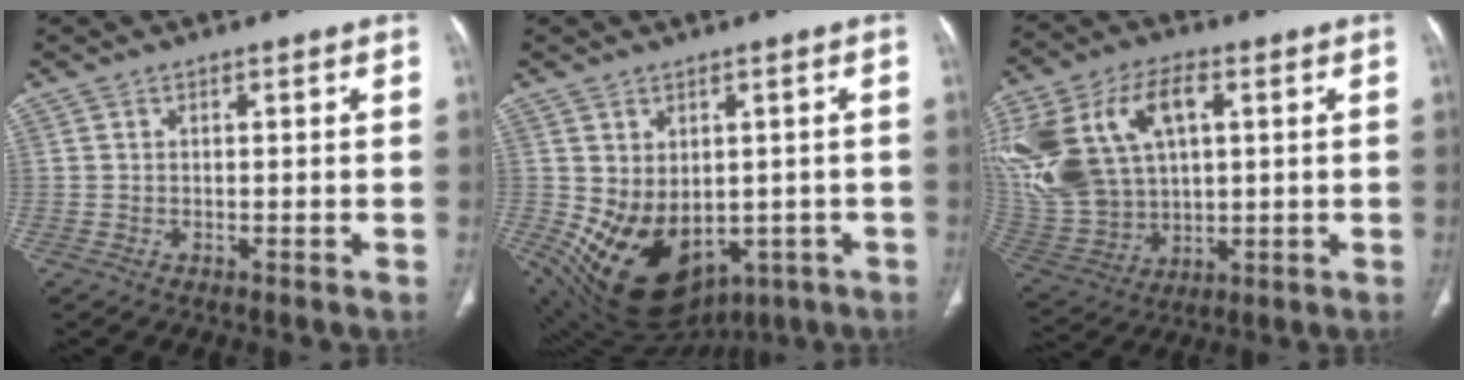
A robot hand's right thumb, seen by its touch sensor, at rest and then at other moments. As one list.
[{"total": 16.2, "force": [-3.5, 11.6, 10.8], "torque": [-0.168, -0.008, -0.014]}, {"total": 26.0, "force": [6.9, 17.1, 18.3], "torque": [-0.421, 0.026, 0.148]}]